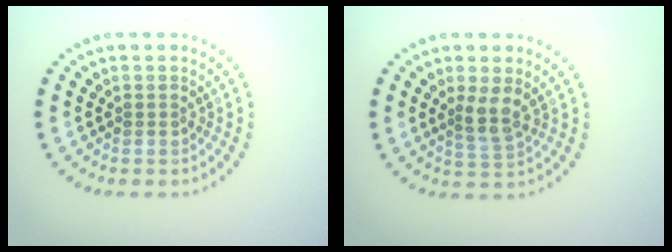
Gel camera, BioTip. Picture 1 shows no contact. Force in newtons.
{"total": 2.2, "press": 1.6, "slide": 1.4}